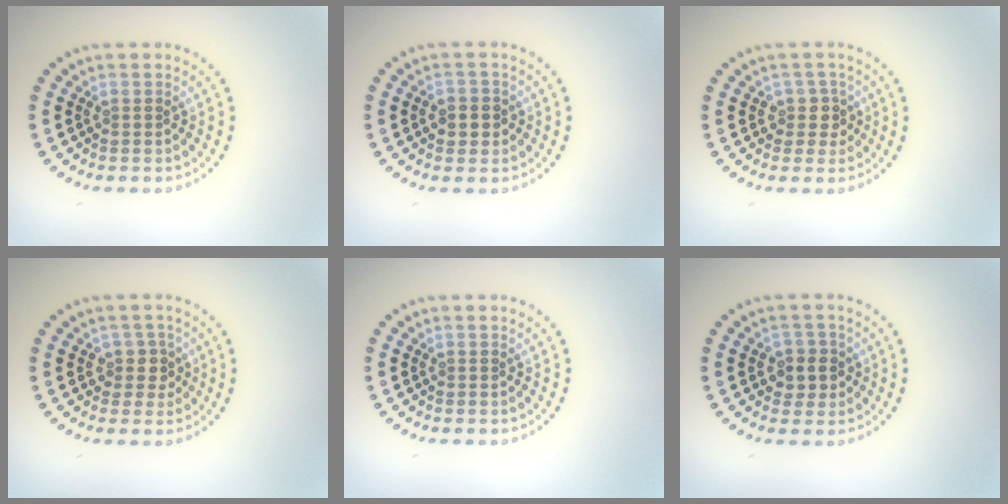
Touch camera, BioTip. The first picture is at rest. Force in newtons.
{"total": 2.3, "press": 2.2, "slide": 0.5}
{"total": 2.0, "press": 1.6, "slide": 1.2}
{"total": 1.9, "press": 1.6, "slide": 1.2}
{"total": 0.0}
{"total": 2.4, "press": 2.1, "slide": 1.0}